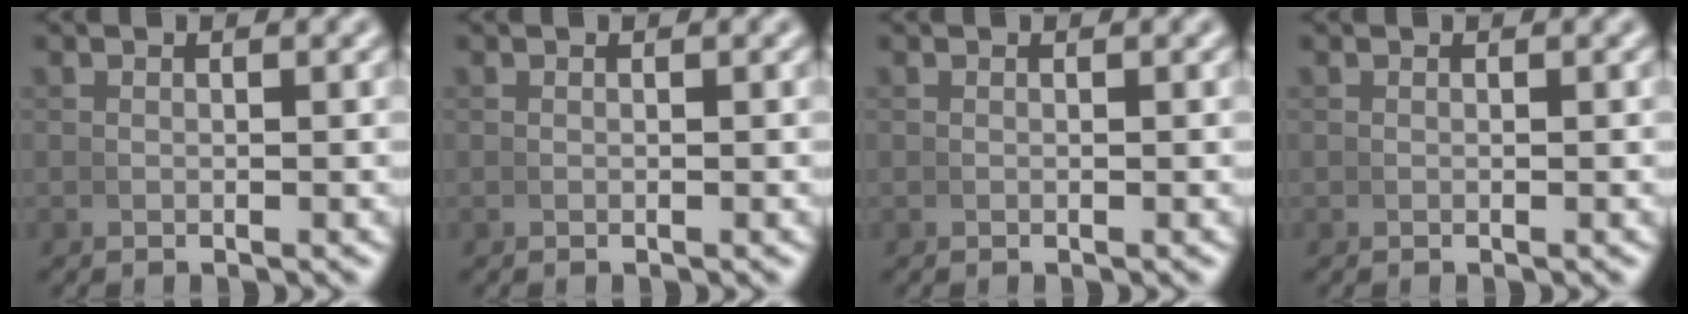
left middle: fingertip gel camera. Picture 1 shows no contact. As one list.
[{"total": 0.0}, {"total": 0.0}, {"total": 0.0}]